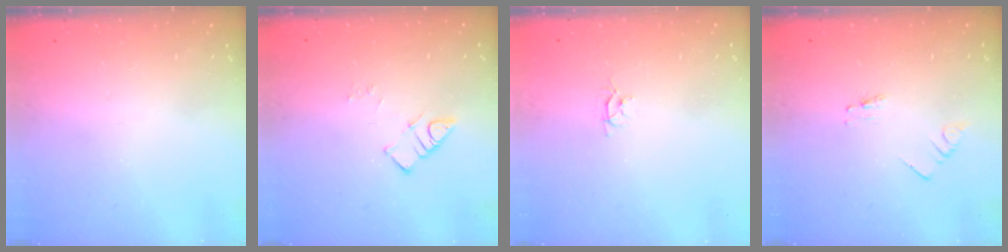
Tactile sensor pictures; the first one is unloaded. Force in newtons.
{"total": 5.3, "press": 5.2, "slide": 0.5}
{"total": 2.6, "press": 2.6, "slide": 0.3}
{"total": 0.0}